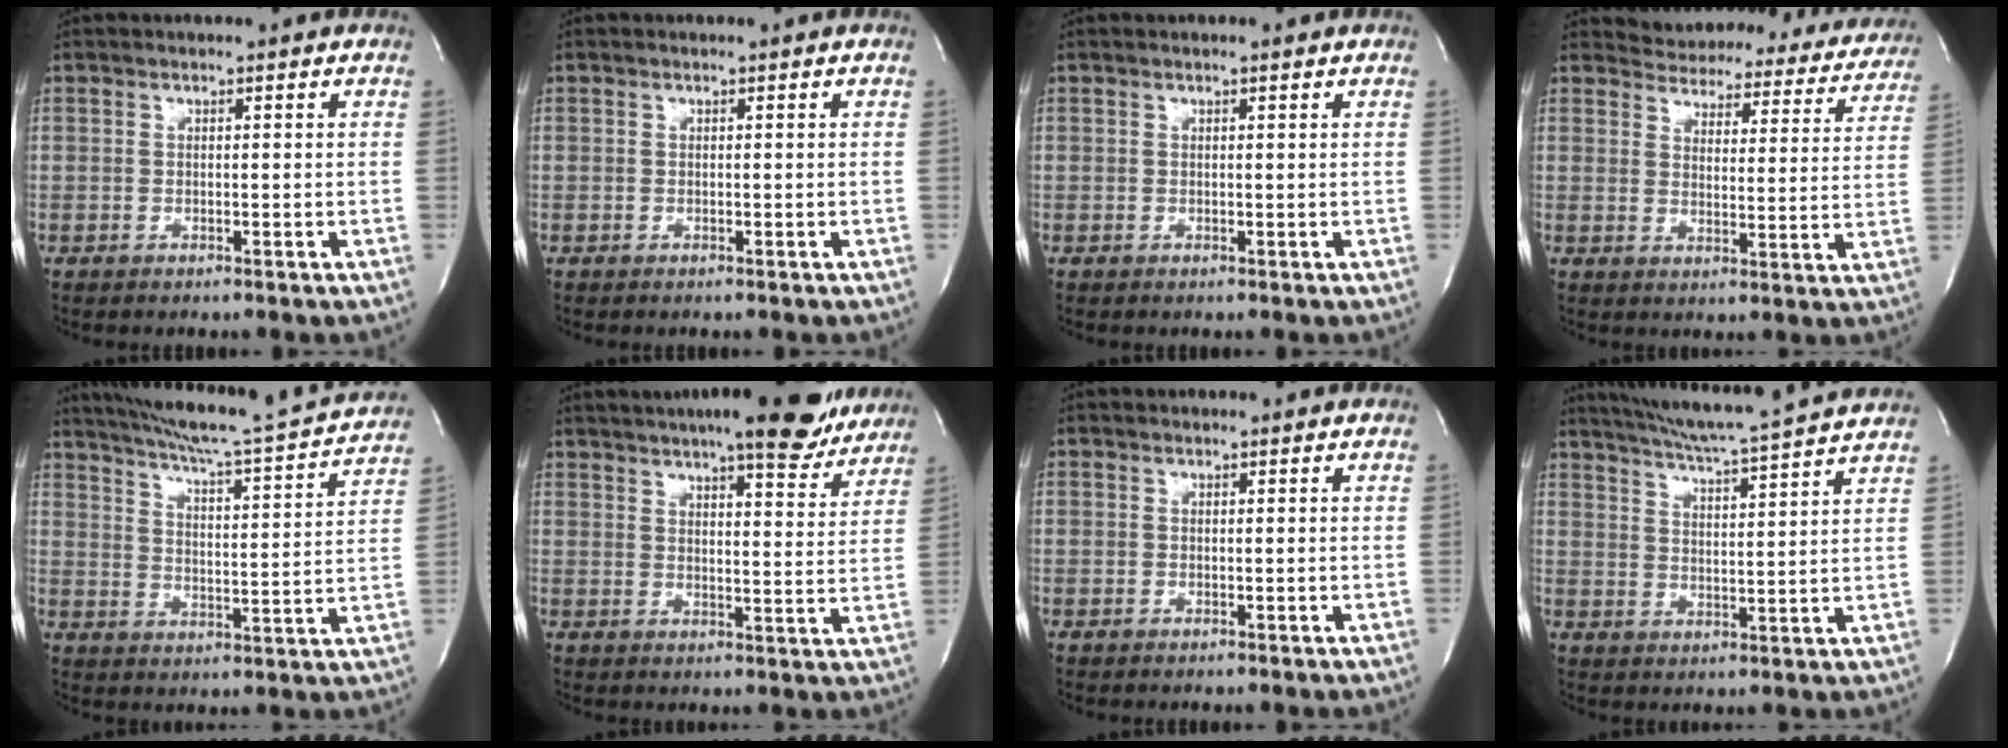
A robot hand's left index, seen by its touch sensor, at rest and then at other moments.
{"total": 0.0}
{"total": 0.0}
{"total": 22.0, "force": [20.7, 6.2, 4.3], "torque": [-0.054, -0.054, 0.233]}
{"total": 21.3, "force": [19.5, 0.2, 8.7], "torque": [-0.142, -0.035, 0.260]}
{"total": 19.2, "force": [16.0, 3.5, 9.9], "torque": [-0.143, 0.006, 0.202]}
{"total": 1.7, "force": [1.7, 0.3, 0.3], "torque": [-0.010, 0.014, 0.018]}
{"total": 16.9, "force": [15.5, -0.9, 6.8], "torque": [-0.126, -0.013, 0.212]}